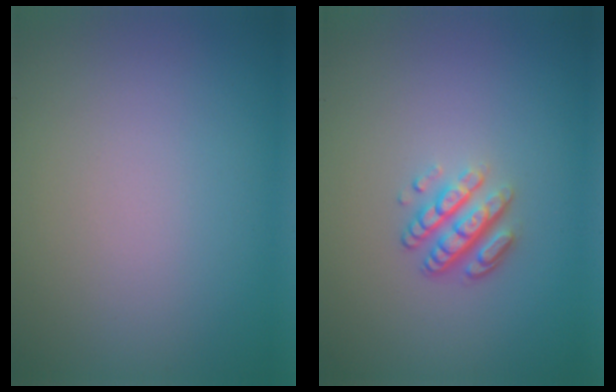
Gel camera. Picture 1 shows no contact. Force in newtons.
{"total": 3.4, "press": 2.5, "slide": 2.4}